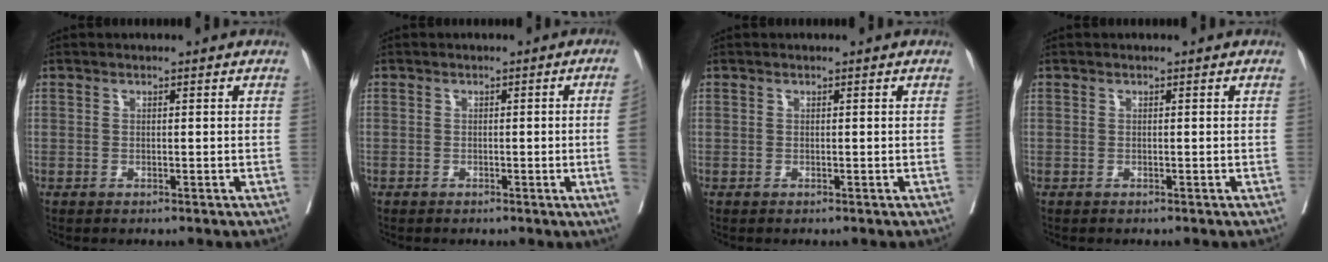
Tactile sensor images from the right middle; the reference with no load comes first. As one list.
[{"total": 3.4, "force": [-0.5, -1.2, 3.1], "torque": [-0.037, -0.007, -0.005]}, {"total": 0.0}, {"total": 0.0}]